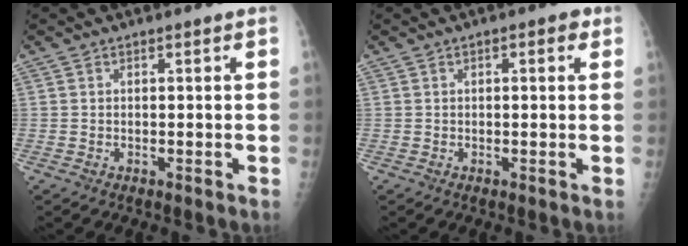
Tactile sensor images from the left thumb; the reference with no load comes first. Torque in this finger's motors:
{"motor_torque": [-0.30, 0.07, 0.05, 0.04, -0.02]}